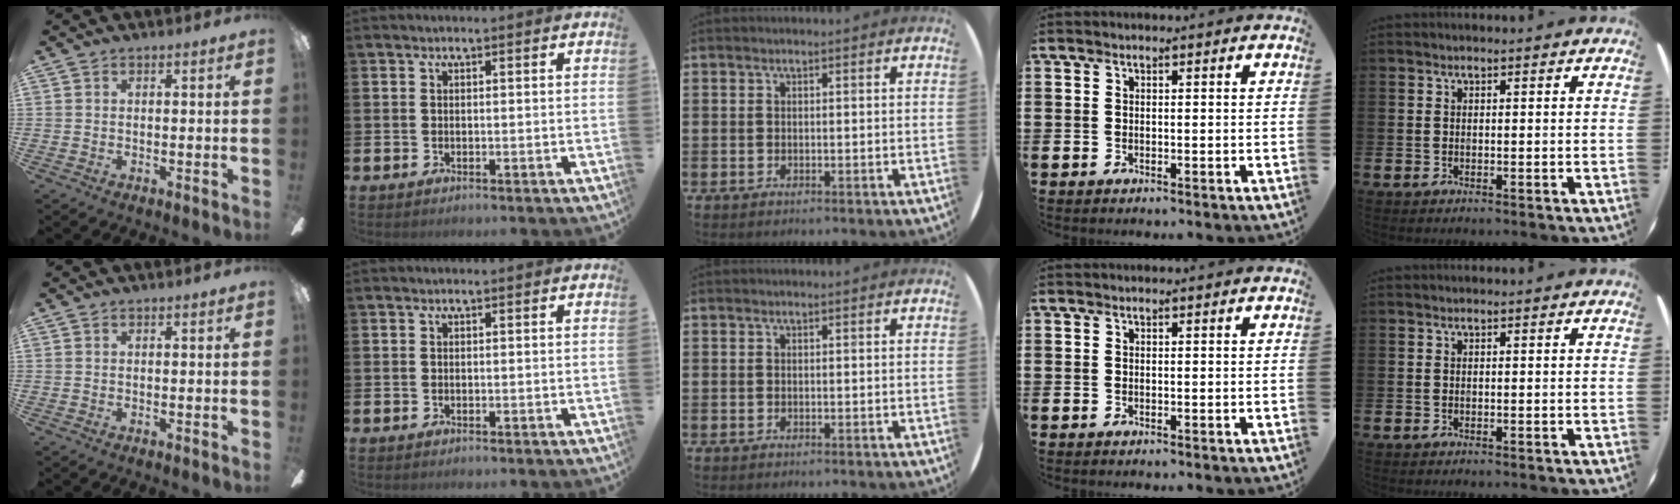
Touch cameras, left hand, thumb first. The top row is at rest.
{}